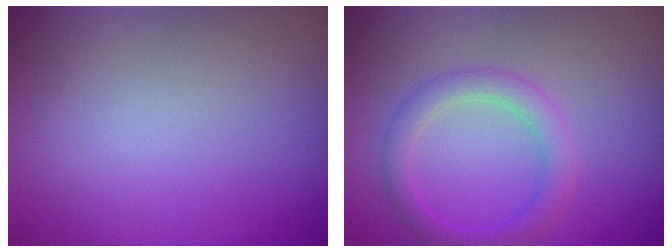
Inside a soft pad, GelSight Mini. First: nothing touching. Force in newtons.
{"total": 2.7, "press": 2.7, "slide": 0.1}